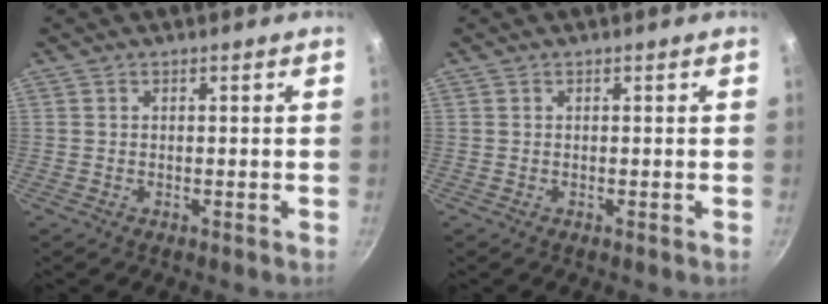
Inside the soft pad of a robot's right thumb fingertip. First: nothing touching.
{"total": 0.0}